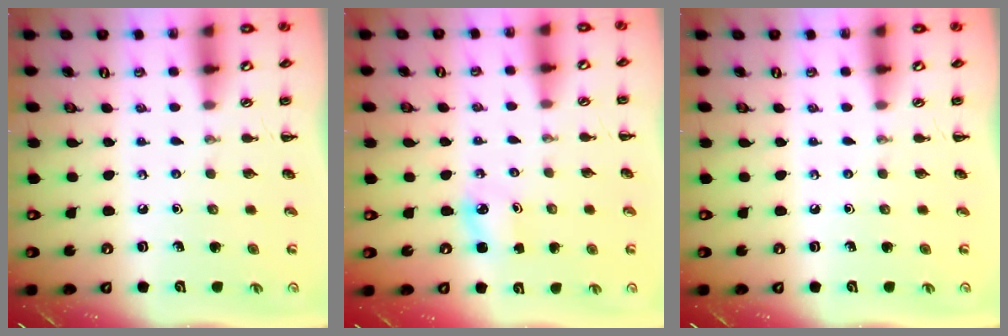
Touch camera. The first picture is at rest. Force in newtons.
{"total": 2.2, "press": 2.2, "slide": 0.3}
{"total": 0.0}